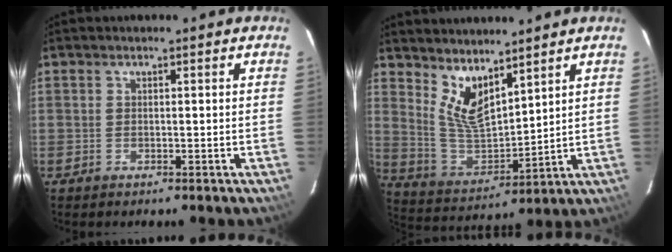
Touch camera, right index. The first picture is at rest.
{"total": 9.7, "force": [6.6, 3.7, 6.1], "torque": [-0.114, -0.015, 0.141]}